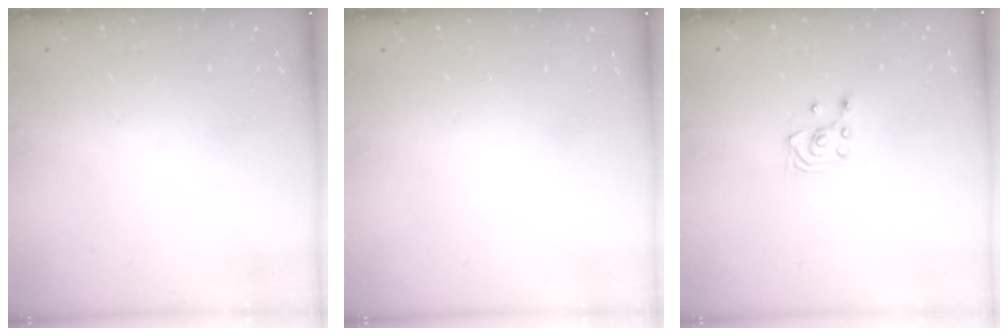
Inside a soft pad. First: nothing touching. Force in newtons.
{"total": 0.0}
{"total": 3.4, "press": 3.0, "slide": 1.5}